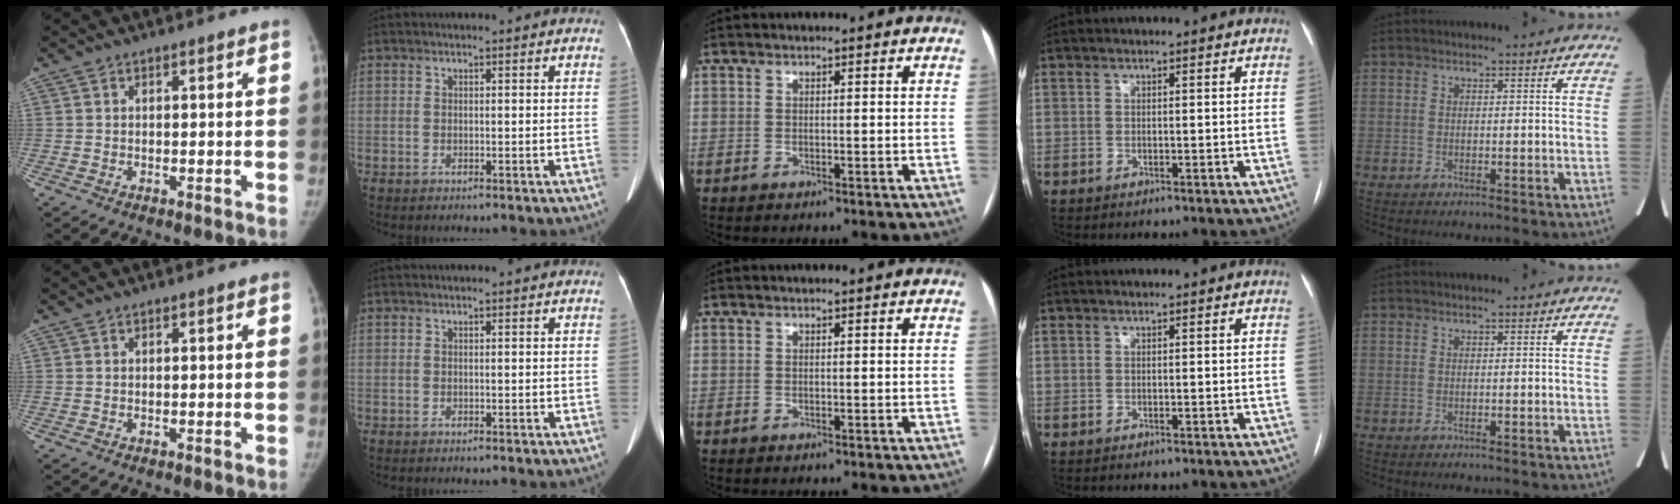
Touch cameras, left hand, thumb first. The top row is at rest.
{}